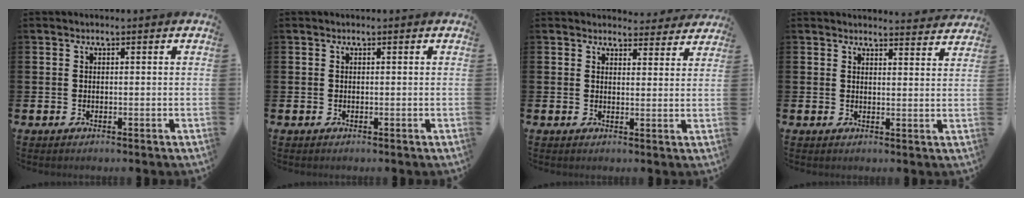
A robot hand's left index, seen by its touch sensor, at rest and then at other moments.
{"total": 0.0}
{"total": 3.4, "force": [3.3, 0.9, 0.0], "torque": [0.010, -0.023, 0.056]}
{"total": 3.1, "force": [3.1, -0.1, -0.2], "torque": [0.006, -0.025, 0.055]}